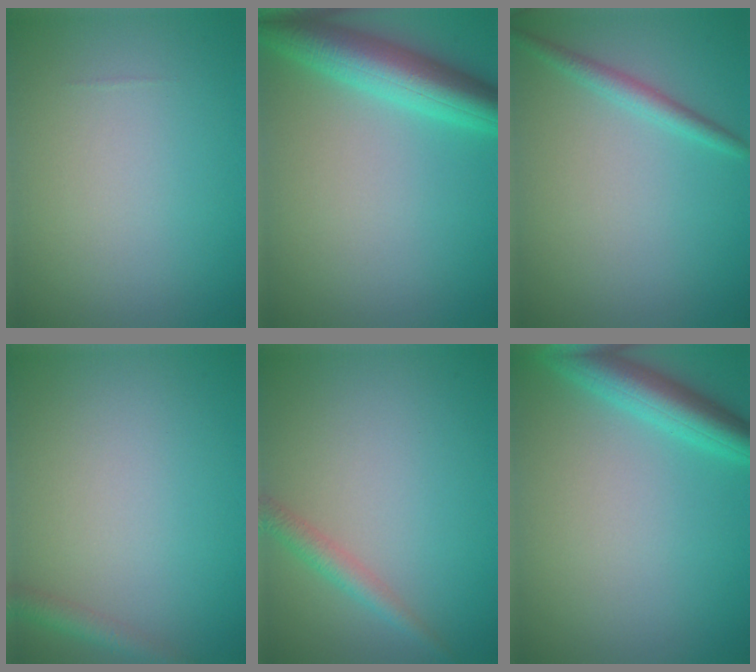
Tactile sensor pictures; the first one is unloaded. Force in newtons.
{"total": 6.5, "press": 6.5, "slide": 0.2}
{"total": 1.7, "press": 1.7, "slide": 0.1}
{"total": 1.7, "press": 1.7, "slide": 0.1}
{"total": 1.9, "press": 1.9, "slide": 0.0}
{"total": 4.4, "press": 4.4, "slide": 0.3}